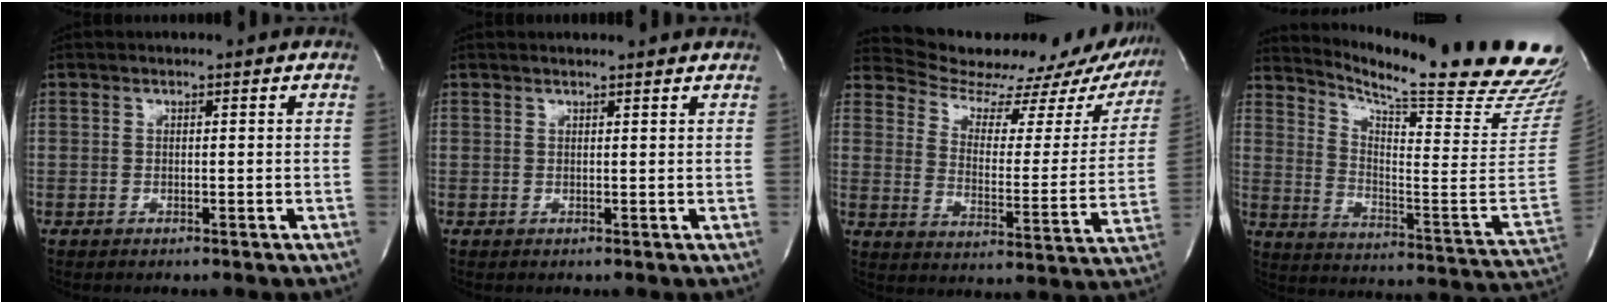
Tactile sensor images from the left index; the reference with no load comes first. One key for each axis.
{"total": 4.8, "fx": 4.6, "fy": 0.2, "fz": 1.4, "tx": -0.021, "ty": 0.014, "tz": 0.044}
{"total": 23.0, "fx": 21.5, "fy": 6.7, "fz": 4.6, "tx": -0.054, "ty": -0.057, "tz": 0.265}
{"total": 26.3, "fx": 22.6, "fy": 0.0, "fz": 13.5, "tx": -0.216, "ty": -0.116, "tz": 0.302}